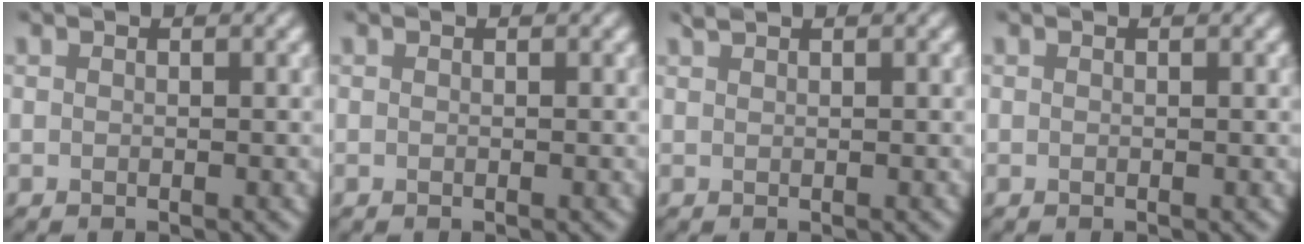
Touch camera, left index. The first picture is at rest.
{"total": 0.0}
{"total": 0.6, "force": [0.6, 0.0, 0.2], "torque": [-0.002, -0.001, 0.012]}
{"total": 0.0}